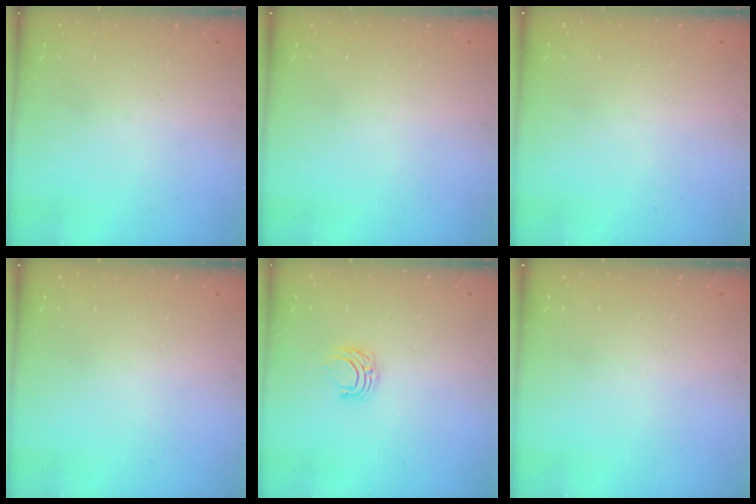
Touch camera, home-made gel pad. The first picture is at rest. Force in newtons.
{"total": 0.0}
{"total": 0.0}
{"total": 0.0}
{"total": 5.2, "press": 5.2, "slide": 0.4}
{"total": 0.0}